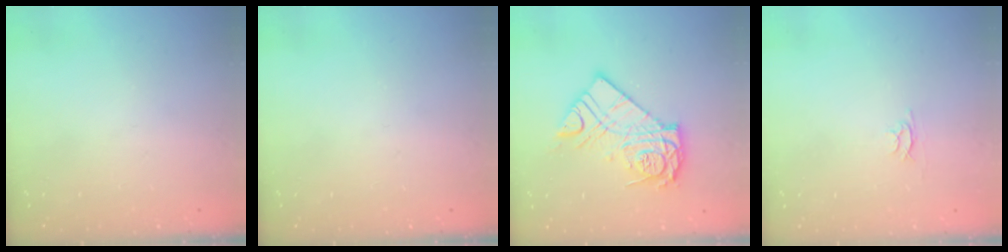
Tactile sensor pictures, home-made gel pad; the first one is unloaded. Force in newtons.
{"total": 0.0}
{"total": 12.9, "press": 12.9, "slide": 1.0}
{"total": 2.4, "press": 2.4, "slide": 0.3}